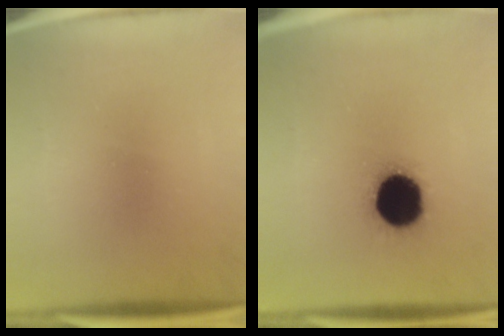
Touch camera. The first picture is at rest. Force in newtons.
{"total": 19.6}